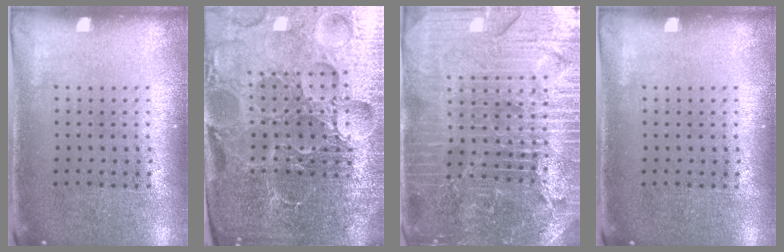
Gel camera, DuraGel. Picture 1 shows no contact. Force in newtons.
{"total": 6.6, "press": 5.9, "slide": 3.1}
{"total": 5.7, "press": 5.1, "slide": 2.4}
{"total": 0.0}